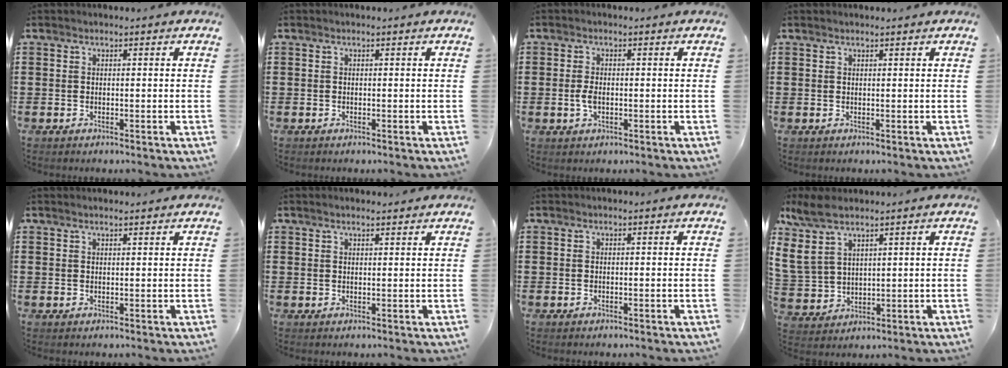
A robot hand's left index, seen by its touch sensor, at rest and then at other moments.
{"total": 0.0}
{"total": 2.5, "force": [-0.3, 1.2, 2.2], "torque": [-0.057, -0.004, -0.010]}
{"total": 0.5, "force": [0.5, 0.0, 0.3], "torque": [-0.006, -0.001, 0.009]}
{"total": 1.1, "force": [1.0, 0.0, 0.5], "torque": [-0.011, 0.000, 0.019]}
{"total": 1.5, "force": [1.3, 0.1, 0.7], "torque": [-0.015, 0.001, 0.024]}
{"total": 0.0}
{"total": 7.2, "force": [4.5, 4.1, 3.9], "torque": [-0.106, -0.001, 0.084]}